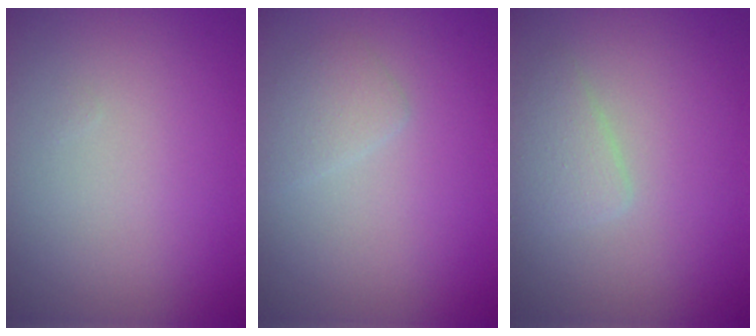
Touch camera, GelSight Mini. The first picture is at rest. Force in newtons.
{"total": 1.6, "press": 1.6, "slide": 0.1}
{"total": 1.9, "press": 1.9, "slide": 0.0}